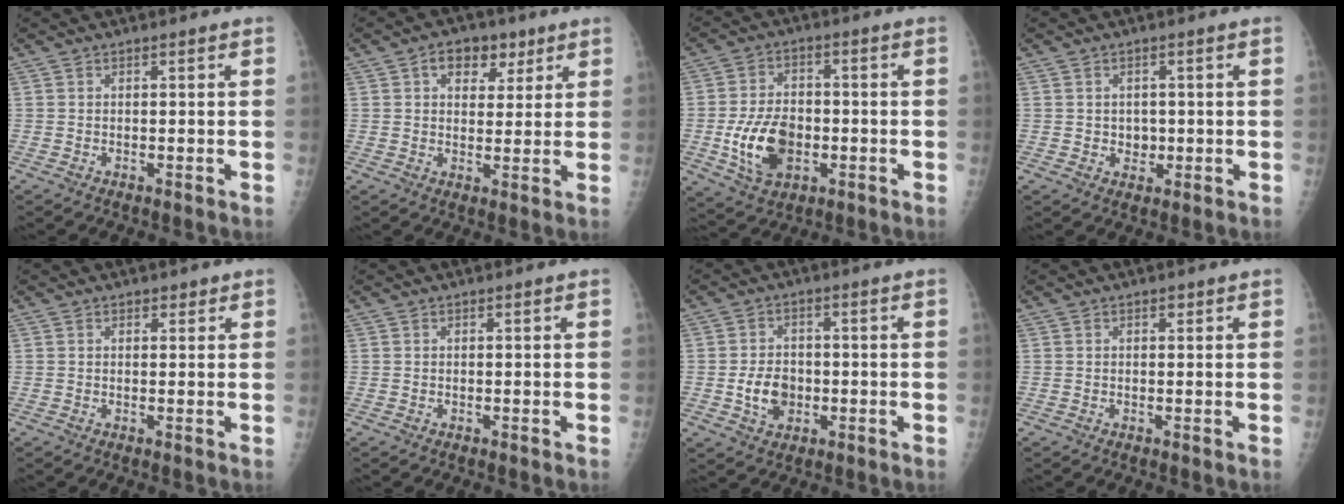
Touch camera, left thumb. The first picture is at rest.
{"total": 7.2, "force": [3.5, 5.0, 3.9], "torque": [-0.021, -0.008, 0.047]}
{"total": 11.7, "force": [-2.7, 7.8, 8.3], "torque": [-0.130, 0.011, -0.041]}
{"total": 1.9, "force": [-0.2, 1.7, 0.9], "torque": [-0.002, 0.003, -0.001]}
{"total": 1.2, "force": [0.8, 0.8, 0.4], "torque": [0.007, -0.004, 0.008]}
{"total": 0.0}
{"total": 6.4, "force": [-1.3, 4.9, 3.9], "torque": [-0.047, 0.008, -0.021]}
{"total": 0.5, "force": [0.3, 0.3, 0.3], "torque": [0.001, -0.001, 0.003]}